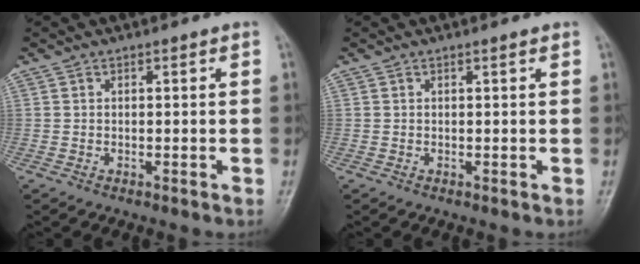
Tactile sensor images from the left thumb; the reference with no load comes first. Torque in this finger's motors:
{"motor_torque": [-0.01, 0.02, -0.04, 0.14, 0.01]}